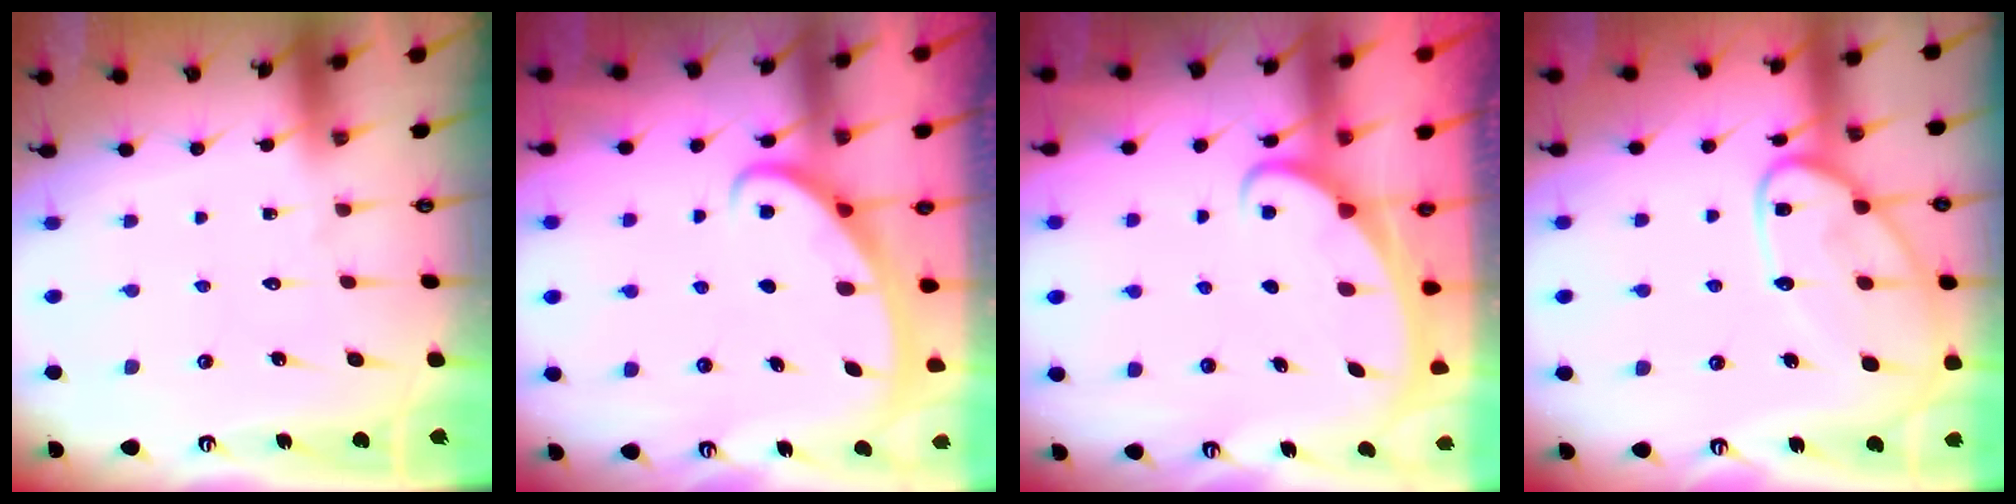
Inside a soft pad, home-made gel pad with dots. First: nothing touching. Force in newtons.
{"total": 3.0, "press": 3.0, "slide": 0.3}
{"total": 2.3, "press": 2.3, "slide": 0.3}
{"total": 17.3, "press": 17.3, "slide": 1.4}